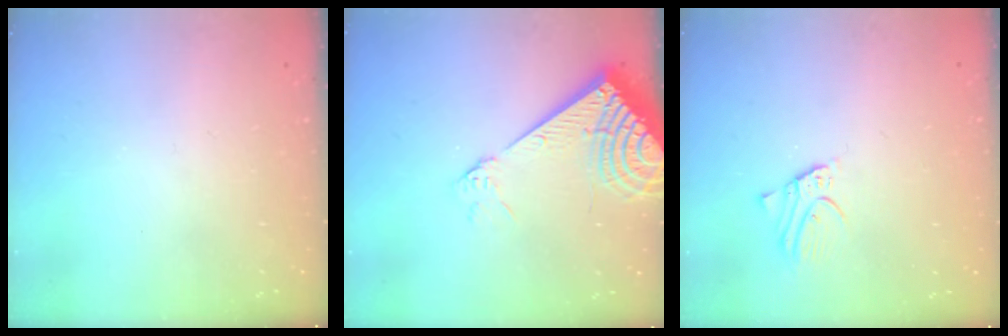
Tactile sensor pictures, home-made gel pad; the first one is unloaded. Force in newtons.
{"total": 11.4, "press": 11.3, "slide": 1.9}
{"total": 2.7, "press": 2.7, "slide": 0.2}